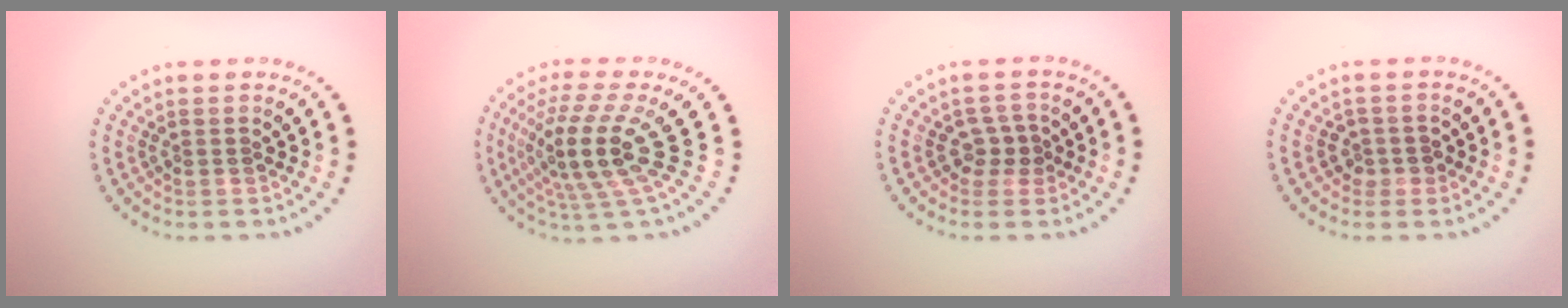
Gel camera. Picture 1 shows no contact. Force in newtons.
{"total": 5.2, "press": 4.1, "slide": 3.2}
{"total": 1.8, "press": 1.6, "slide": 0.9}
{"total": 1.4, "press": 1.3, "slide": 0.5}